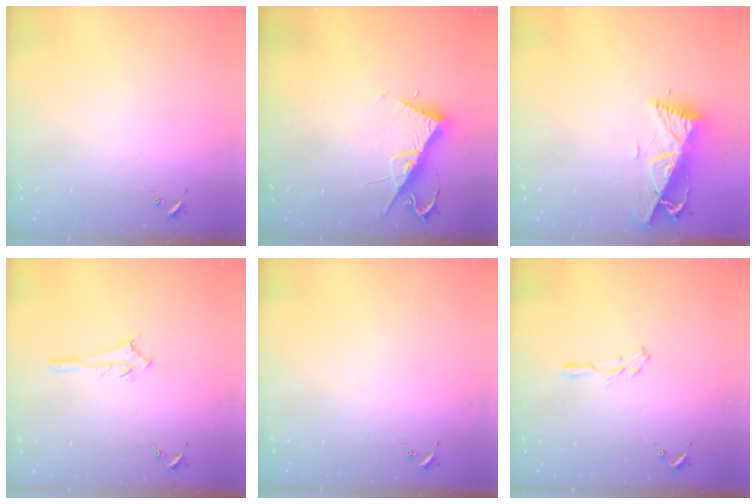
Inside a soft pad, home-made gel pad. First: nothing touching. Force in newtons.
{"total": 9.8, "press": 9.8, "slide": 0.6}
{"total": 10.7, "press": 10.6, "slide": 1.2}
{"total": 2.8, "press": 2.8, "slide": 0.2}
{"total": 0.0}
{"total": 3.6, "press": 3.6, "slide": 0.4}